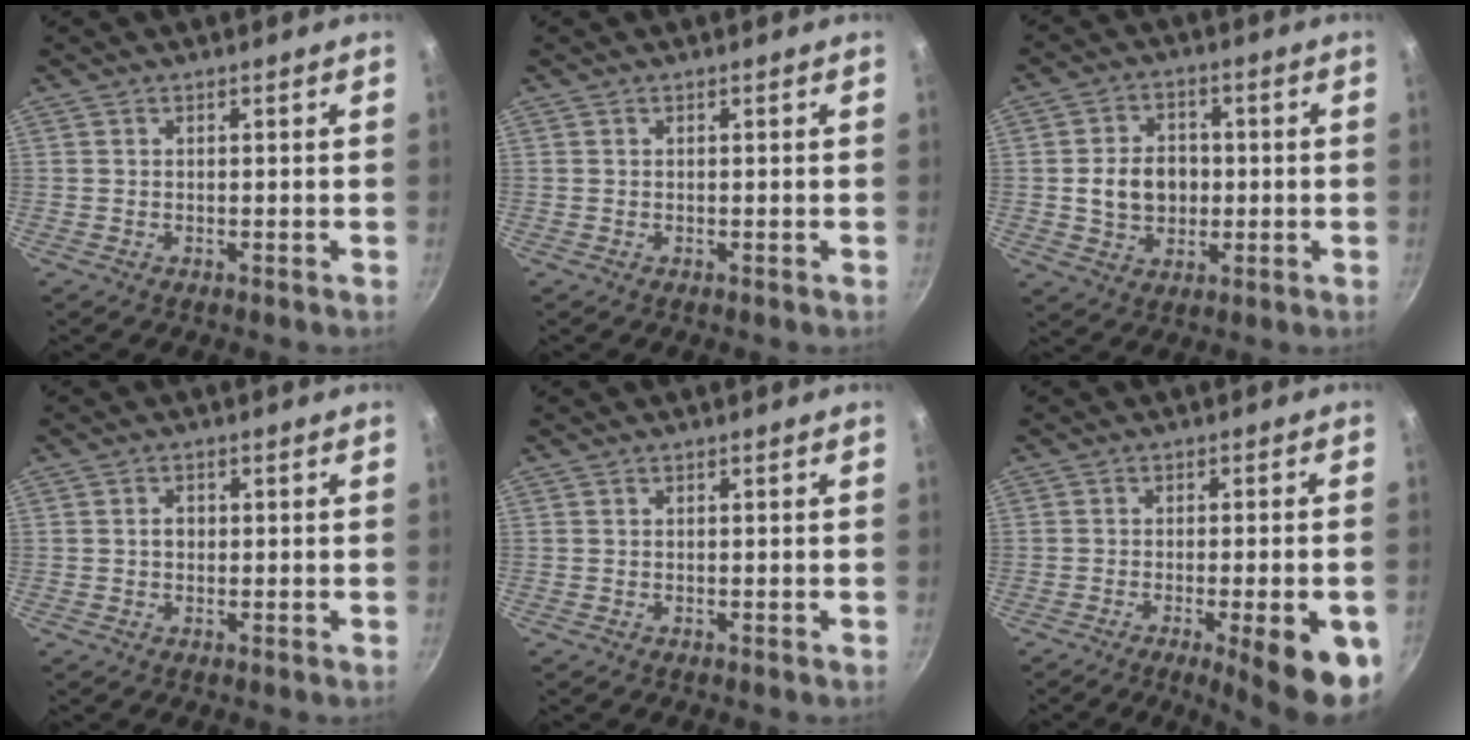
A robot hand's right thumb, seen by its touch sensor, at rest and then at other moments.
{"total": 0.0}
{"total": 9.0, "force": [-0.2, 7.1, 5.6], "torque": [-0.068, 0.010, -0.004]}
{"total": 1.8, "force": [0.1, 1.4, 1.1], "torque": [-0.011, 0.006, 0.000]}
{"total": 0.0}
{"total": 12.7, "force": [-4.9, 2.9, 11.4], "torque": [-0.128, 0.011, -0.062]}